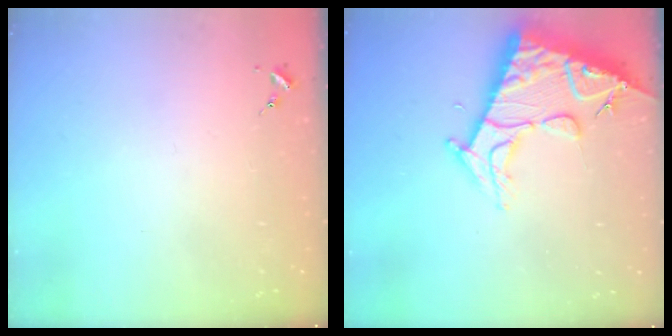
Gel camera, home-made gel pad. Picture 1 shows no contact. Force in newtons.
{"total": 16.3, "press": 16.2, "slide": 1.7}